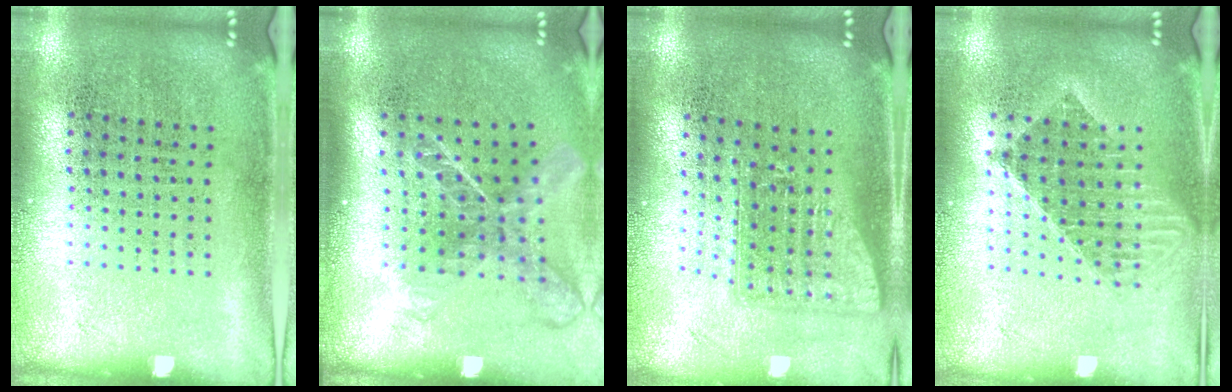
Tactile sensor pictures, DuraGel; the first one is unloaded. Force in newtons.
{"total": 1.9, "press": 1.4, "slide": 1.3}
{"total": 1.6, "press": 1.2, "slide": 1.0}
{"total": 1.6, "press": 1.4, "slide": 0.9}